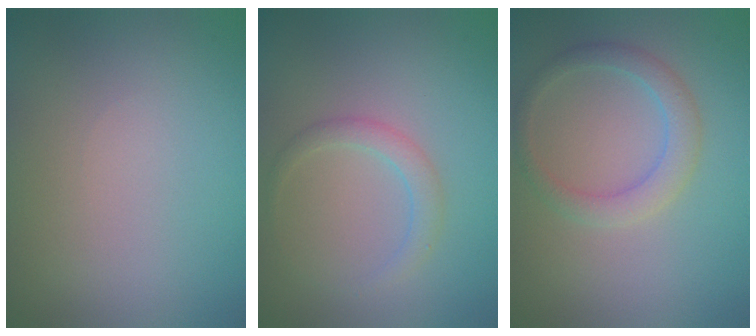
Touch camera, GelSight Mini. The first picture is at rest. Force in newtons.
{"total": 1.7, "press": 1.7, "slide": 0.1}
{"total": 2.5, "press": 2.5, "slide": 0.1}